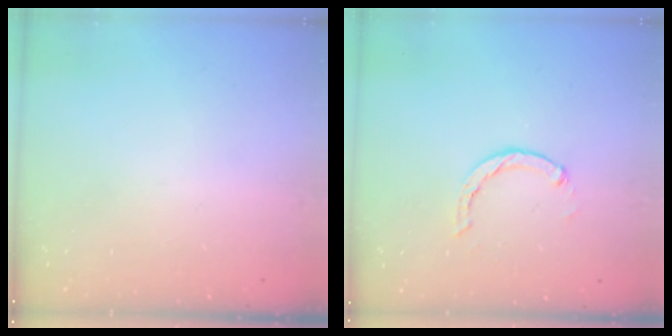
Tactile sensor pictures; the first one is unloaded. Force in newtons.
{"total": 2.7, "press": 2.7, "slide": 0.5}